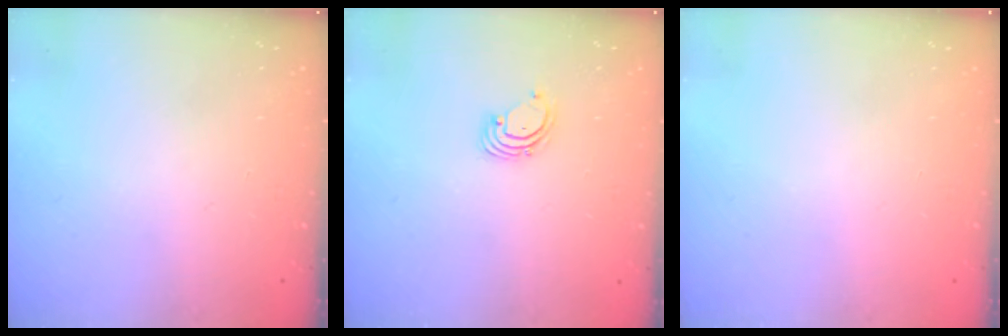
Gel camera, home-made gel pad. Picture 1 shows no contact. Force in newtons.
{"total": 1.6, "press": 1.6, "slide": 0.1}
{"total": 0.0}